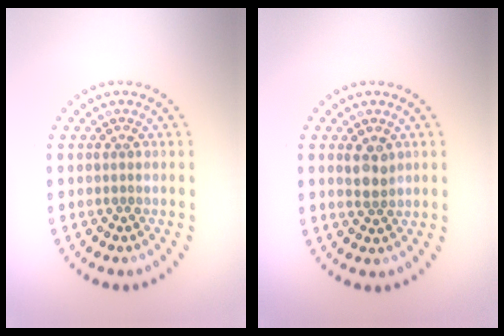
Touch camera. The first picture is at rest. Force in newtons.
{"total": 2.0, "press": 1.9, "slide": 0.7}